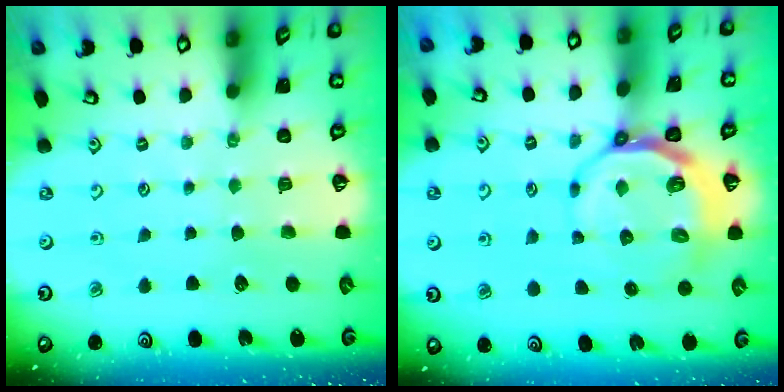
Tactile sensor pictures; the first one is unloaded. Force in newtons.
{"total": 8.0, "press": 7.3, "slide": 3.3}